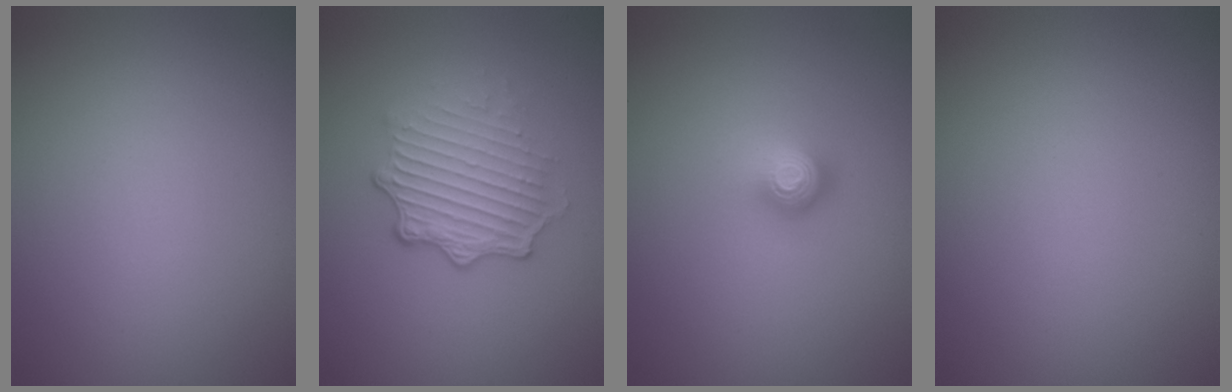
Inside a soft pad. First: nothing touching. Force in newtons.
{"total": 4.6, "press": 3.3, "slide": 3.3}
{"total": 2.0, "press": 1.4, "slide": 1.4}
{"total": 0.0}